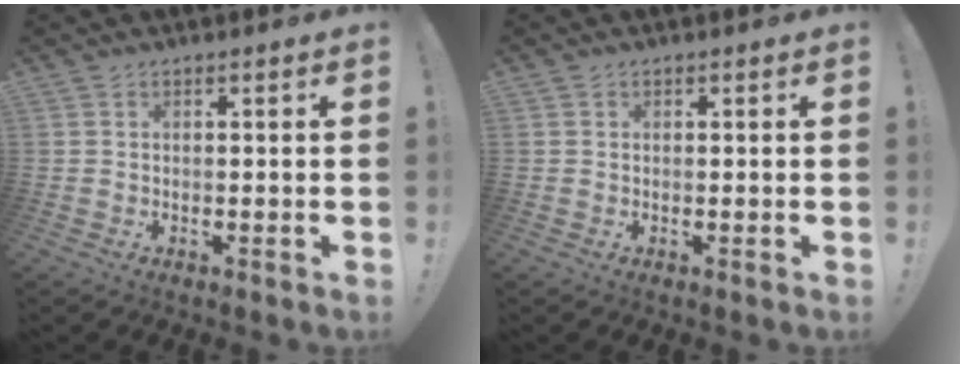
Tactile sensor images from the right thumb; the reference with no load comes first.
{"total": 0.0}